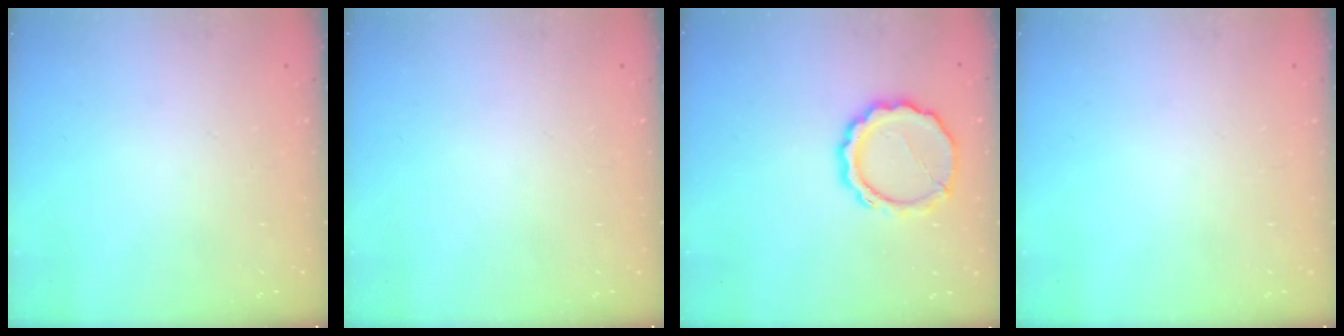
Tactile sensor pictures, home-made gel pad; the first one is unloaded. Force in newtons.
{"total": 0.0}
{"total": 11.3, "press": 11.0, "slide": 2.2}
{"total": 0.0}